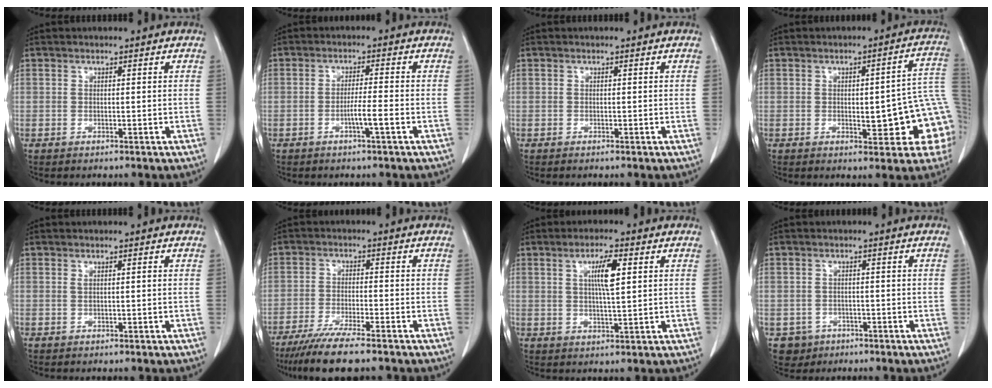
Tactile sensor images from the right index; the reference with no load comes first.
{"total": 3.4, "force": [-1.4, -0.5, 3.0], "torque": [-0.049, -0.001, -0.026]}
{"total": 0.0}
{"total": 13.3, "force": [-2.0, 3.7, 12.7], "torque": [-0.112, 0.025, -0.013]}
{"total": 0.7, "force": [0.2, 0.1, 0.6], "torque": [-0.012, 0.004, 0.006]}
{"total": 8.7, "force": [-7.0, 0.2, 5.3], "torque": [-0.086, -0.023, -0.118]}
{"total": 5.5, "force": [1.6, 0.6, 5.2], "torque": [-0.093, -0.001, 0.029]}
{"total": 3.6, "force": [-1.6, 3.2, 0.0], "torque": [-0.001, 0.010, -0.023]}